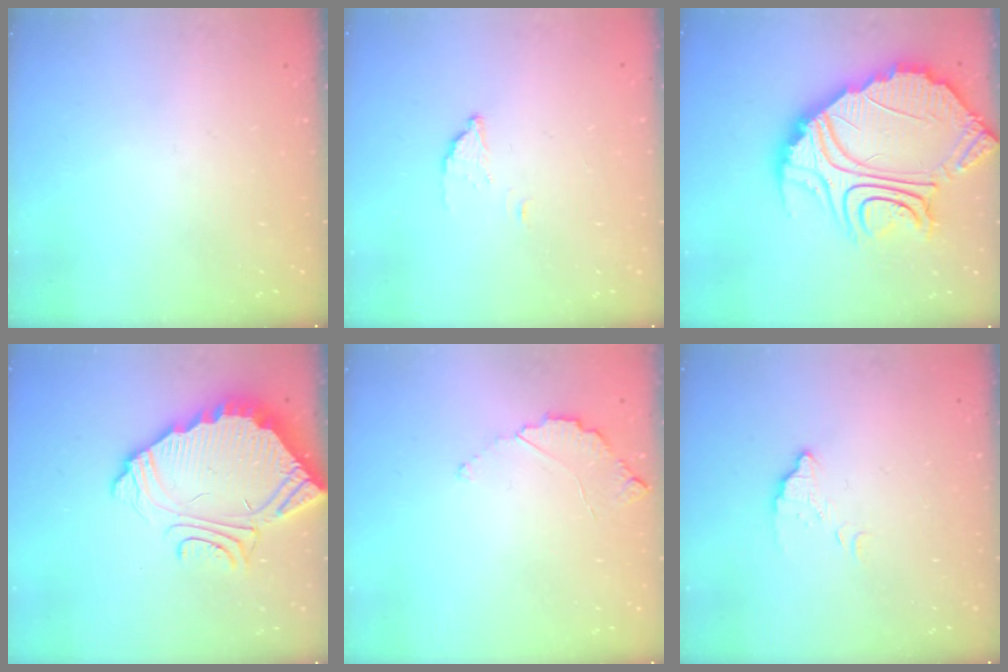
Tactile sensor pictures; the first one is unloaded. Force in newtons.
{"total": 2.2, "press": 2.2, "slide": 0.2}
{"total": 27.9, "press": 27.8, "slide": 2.5}
{"total": 9.7, "press": 9.7, "slide": 0.7}
{"total": 2.9, "press": 2.9, "slide": 0.3}
{"total": 4.3, "press": 4.3, "slide": 0.3}